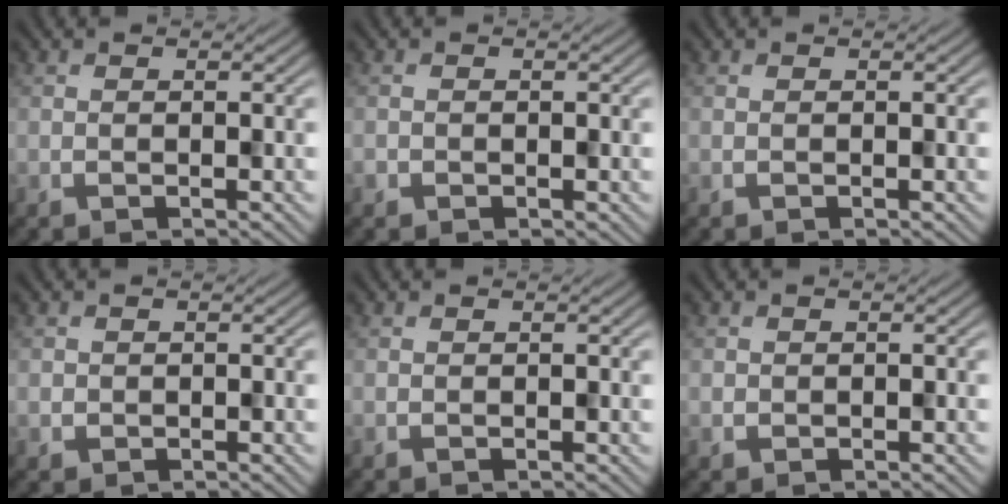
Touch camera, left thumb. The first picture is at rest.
{"total": 0.5, "force": [-0.2, 0.5, -0.1], "torque": [0.002, -0.003, 0.000]}
{"total": 0.0}
{"total": 0.9, "force": [0.0, 0.9, 0.0], "torque": [0.002, -0.006, 0.002]}
{"total": 0.0}
{"total": 0.6, "force": [0.0, 0.6, -0.1], "torque": [0.002, -0.004, 0.005]}